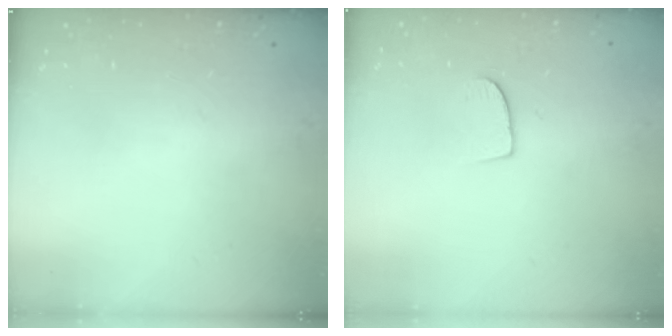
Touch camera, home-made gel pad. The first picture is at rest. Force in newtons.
{"total": 6.8, "press": 6.7, "slide": 0.5}